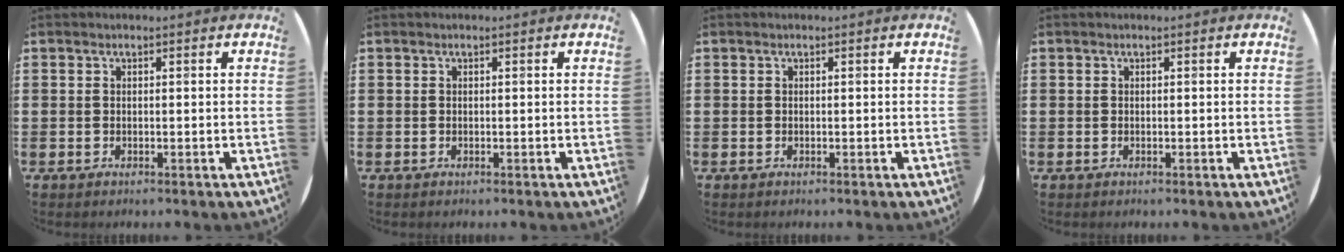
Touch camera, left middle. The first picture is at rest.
{"total": 0.0}
{"total": 0.0}
{"total": 0.0}